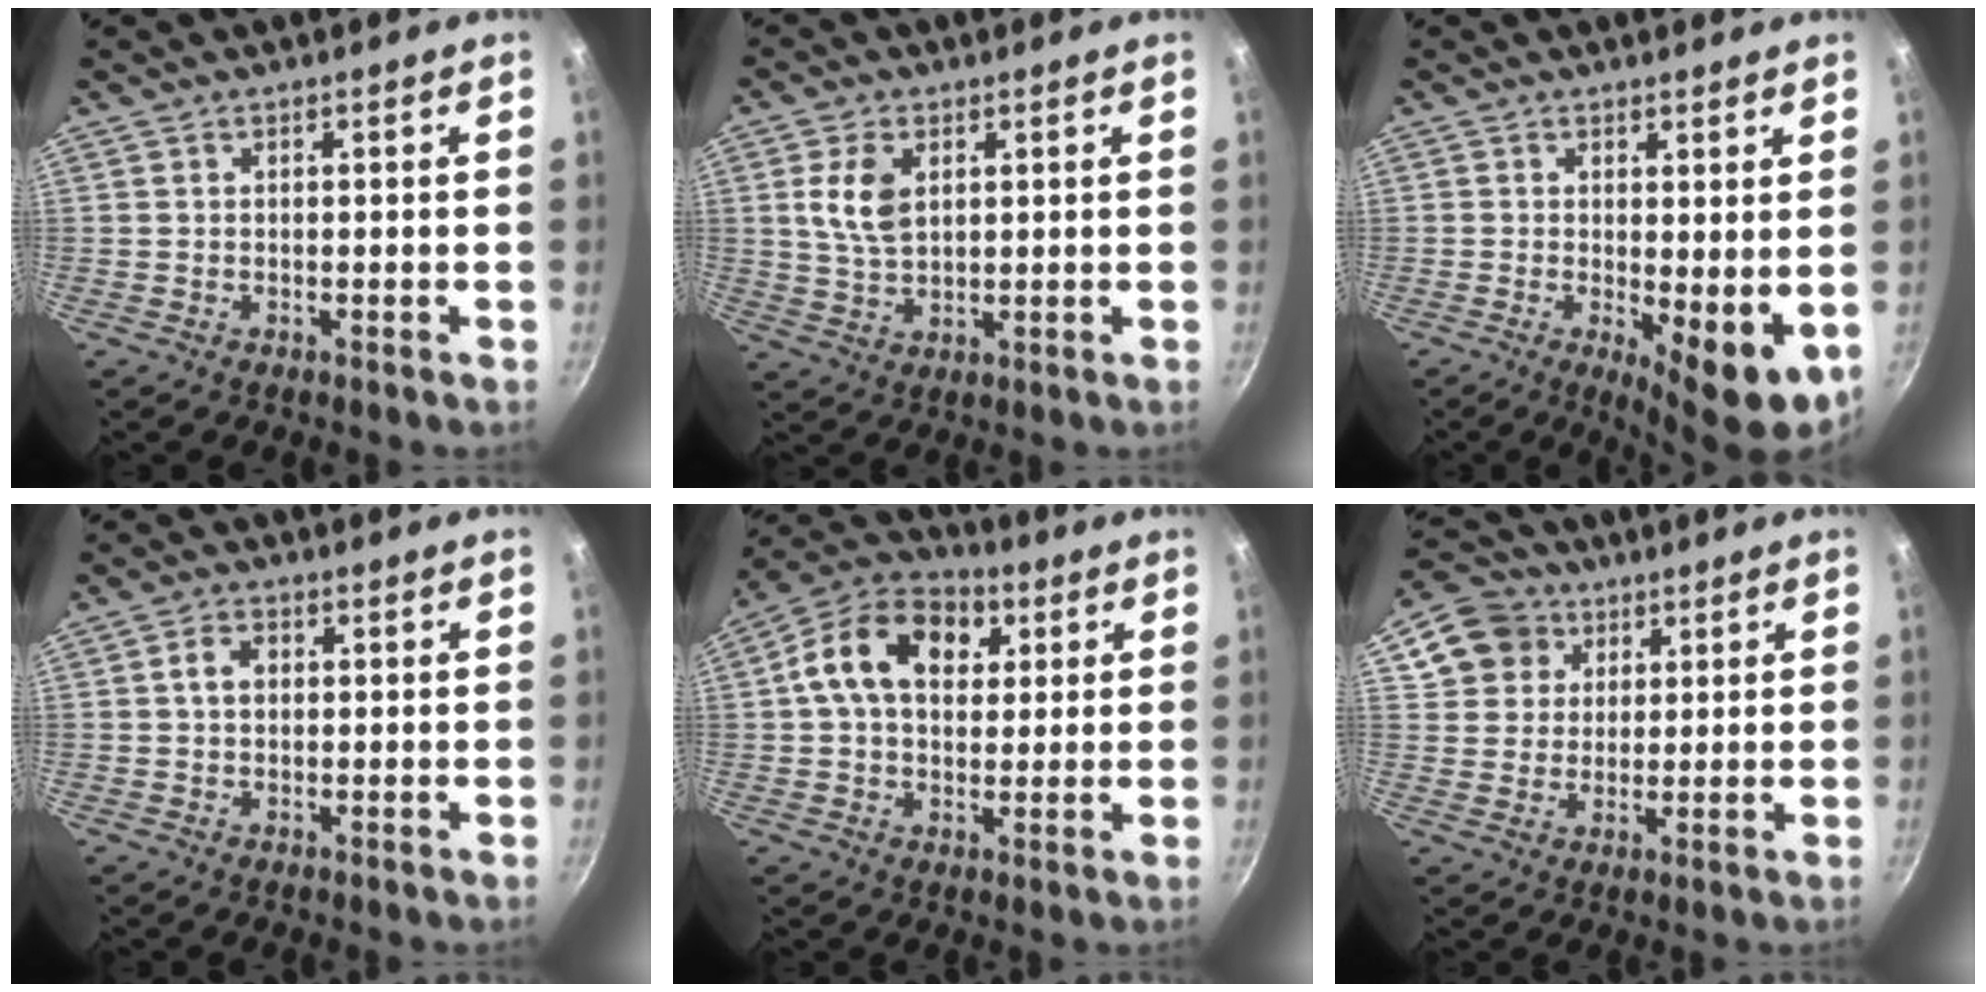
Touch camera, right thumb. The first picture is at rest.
{"total": 7.3, "force": [2.1, 4.4, 5.4], "torque": [-0.099, -0.007, 0.041]}
{"total": 8.0, "force": [-0.3, 3.0, 7.4], "torque": [-0.092, -0.014, 0.005]}
{"total": 3.4, "force": [0.3, 2.5, 2.2], "torque": [-0.027, 0.008, 0.002]}
{"total": 15.3, "force": [3.9, 10.8, 10.1], "torque": [-0.147, 0.017, 0.046]}
{"total": 9.8, "force": [4.2, 8.4, 2.8], "torque": [-0.020, 0.009, 0.067]}